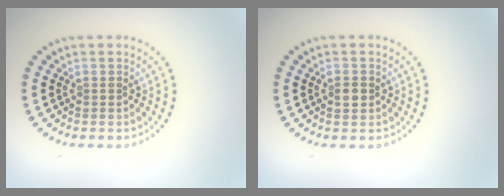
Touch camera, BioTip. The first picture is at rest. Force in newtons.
{"total": 1.5, "press": 1.5, "slide": 0.3}